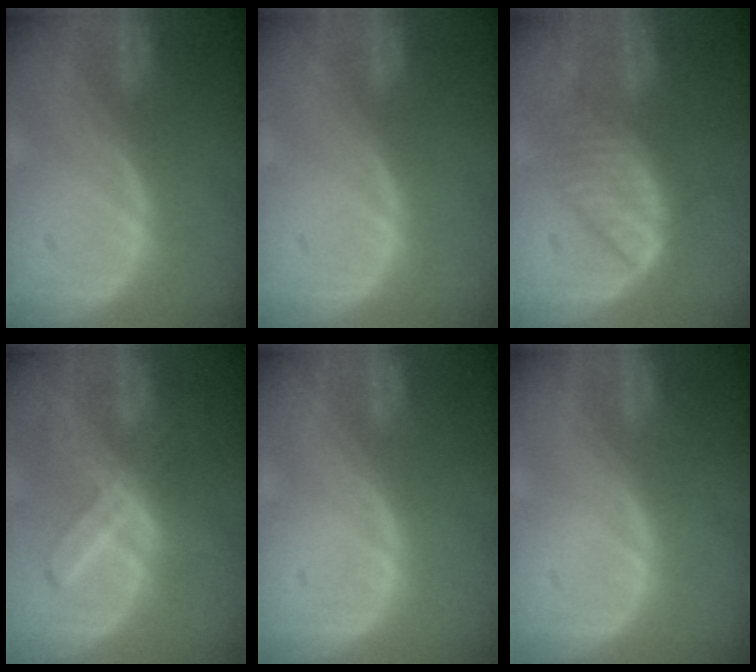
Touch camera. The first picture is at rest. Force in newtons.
{"total": 0.0}
{"total": 6.3, "press": 6.1, "slide": 1.2}
{"total": 7.3, "press": 6.3, "slide": 3.7}
{"total": 0.0}
{"total": 0.0}